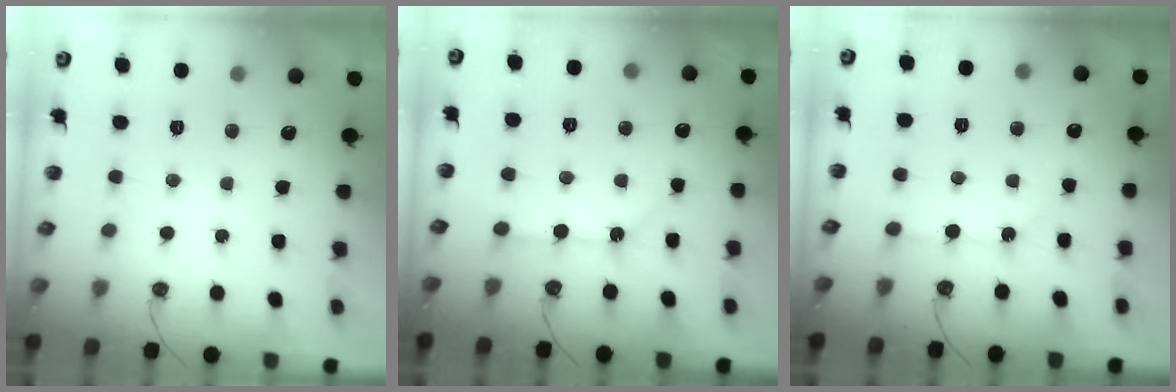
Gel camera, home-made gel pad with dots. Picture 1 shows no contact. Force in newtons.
{"total": 2.9, "press": 2.9, "slide": 0.5}
{"total": 1.9, "press": 1.8, "slide": 0.4}